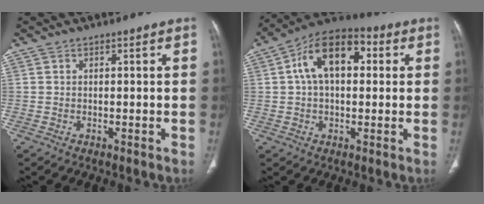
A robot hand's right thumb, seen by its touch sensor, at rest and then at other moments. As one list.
[{"total": 13.3, "force": [2.8, 8.0, 10.3], "torque": [-0.155, 0.029, 0.036]}]